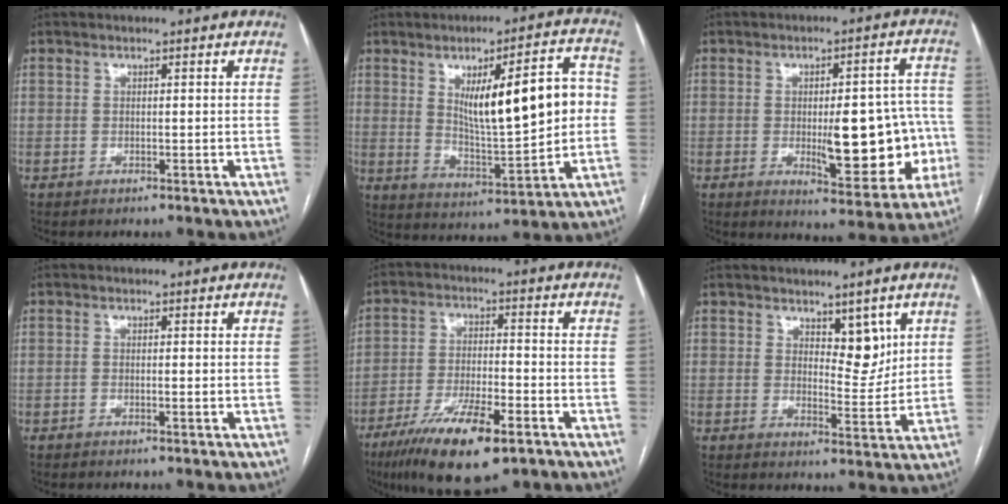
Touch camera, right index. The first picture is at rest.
{"total": 15.9, "force": [2.3, 3.6, 15.3], "torque": [-0.230, 0.018, 0.045]}
{"total": 14.1, "force": [-2.6, 4.7, 13.0], "torque": [-0.152, 0.019, -0.021]}
{"total": 0.8, "force": [-0.3, 0.1, 0.8], "torque": [-0.014, 0.000, -0.005]}
{"total": 13.7, "force": [-8.2, 3.1, 10.5], "torque": [-0.193, -0.023, -0.139]}
{"total": 5.2, "force": [2.8, 2.4, 3.7], "torque": [-0.048, -0.007, 0.044]}